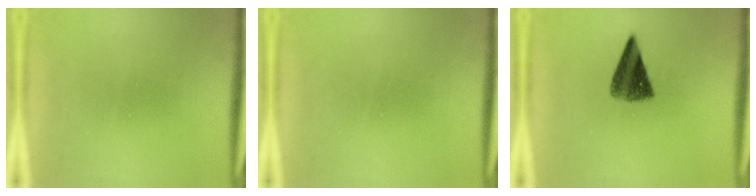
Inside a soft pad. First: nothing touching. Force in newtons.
{"total": 0.0}
{"total": 6.9}